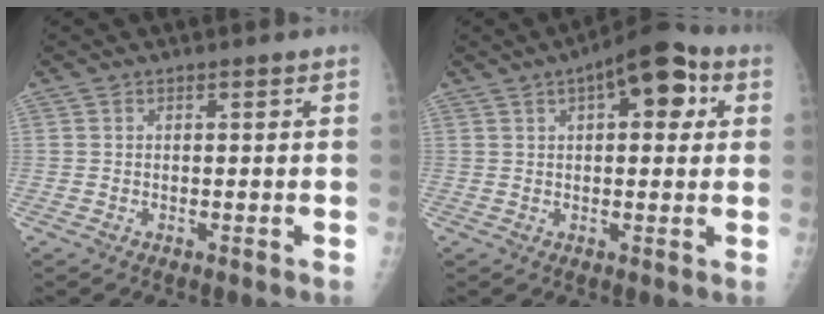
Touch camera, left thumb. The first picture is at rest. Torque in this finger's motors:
{"motor_torque": [0.04, 0.27, -0.05, 0.02, 0.07]}